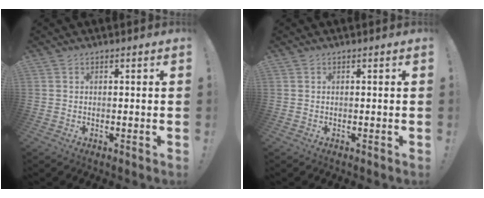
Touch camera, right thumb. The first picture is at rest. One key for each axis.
{"total": 0.0}